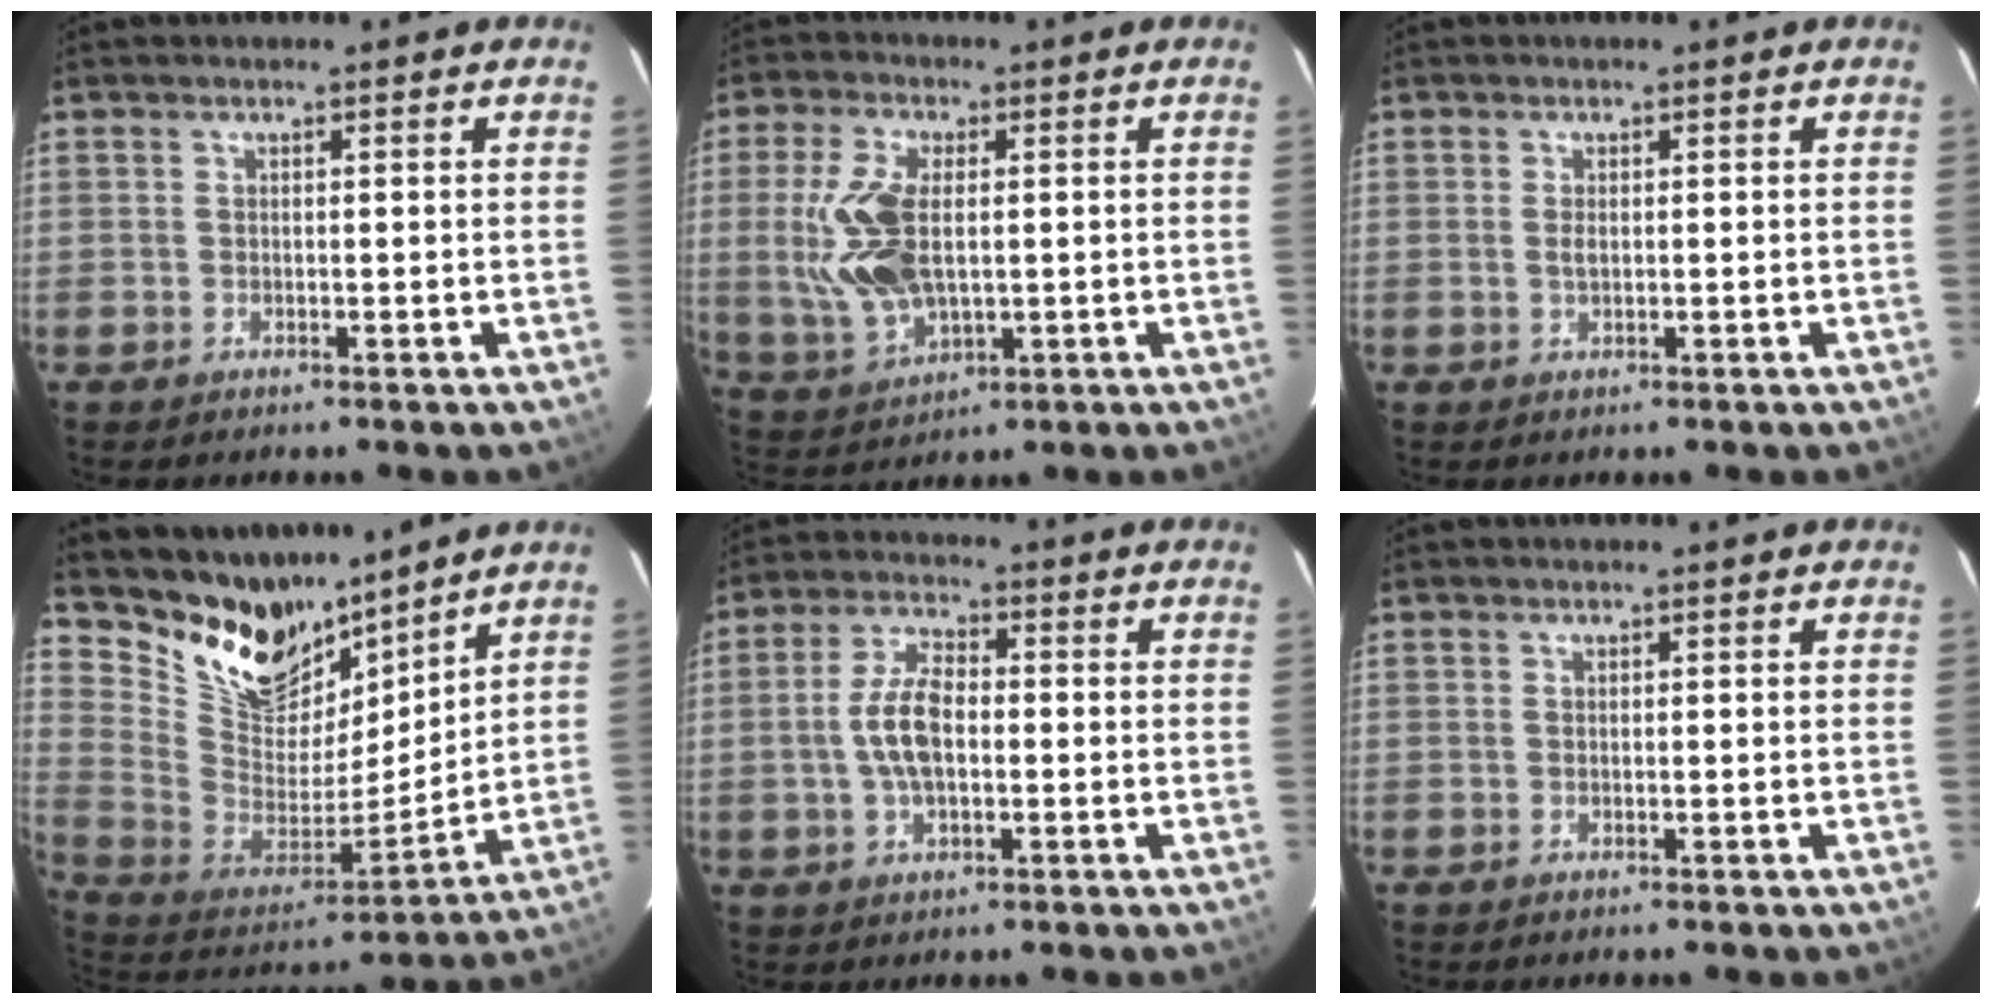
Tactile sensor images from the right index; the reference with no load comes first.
{"total": 13.1, "force": [0.7, 6.9, 11.1], "torque": [-0.236, -0.002, 0.025]}
{"total": 1.3, "force": [0.0, 0.7, 1.1], "torque": [-0.023, 0.000, -0.001]}
{"total": 17.9, "force": [13.7, 9.3, 6.8], "torque": [-0.173, -0.006, 0.265]}
{"total": 8.0, "force": [-0.9, 3.9, 6.9], "torque": [-0.139, 0.010, -0.014]}
{"total": 0.0}